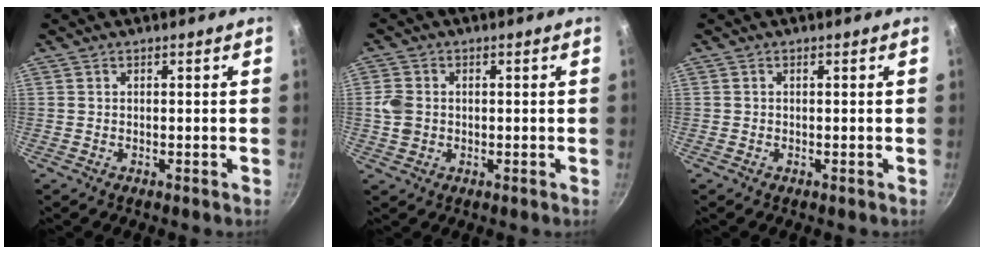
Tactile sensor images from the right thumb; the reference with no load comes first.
{"total": 4.3, "force": [0.1, 3.6, 2.4], "torque": [-0.042, 0.003, -0.001]}
{"total": 0.0}